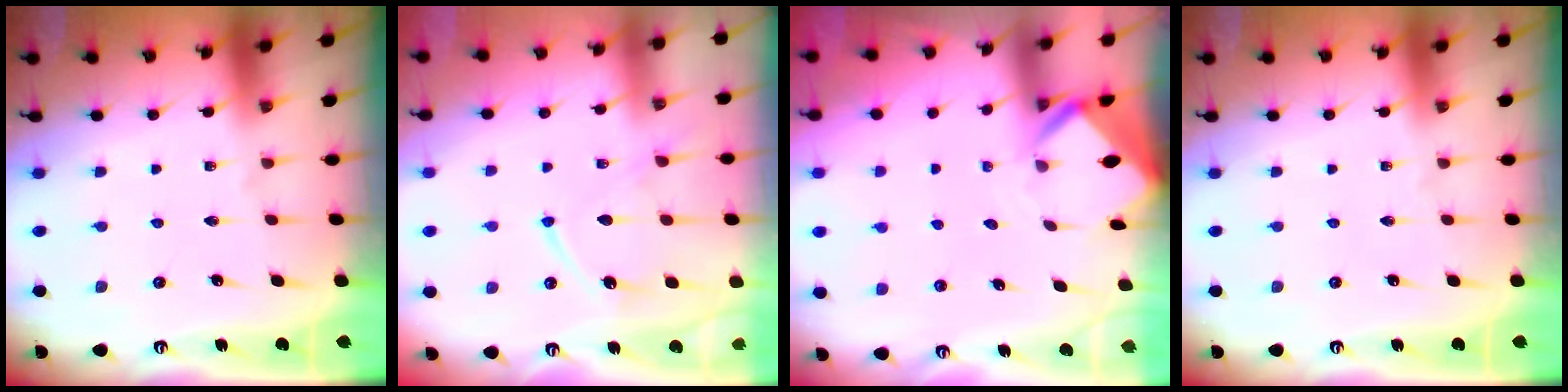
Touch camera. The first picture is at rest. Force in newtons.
{"total": 11.7, "press": 11.7, "slide": 1.1}
{"total": 2.8, "press": 2.8, "slide": 0.2}
{"total": 0.0}